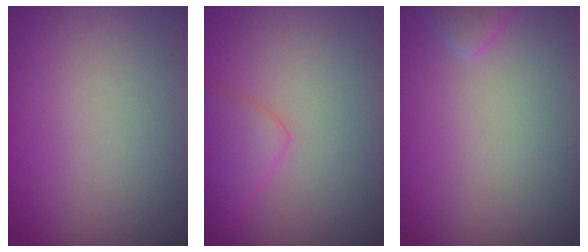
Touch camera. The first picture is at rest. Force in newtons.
{"total": 2.8, "press": 2.8, "slide": 0.1}
{"total": 1.6, "press": 1.6, "slide": 0.1}